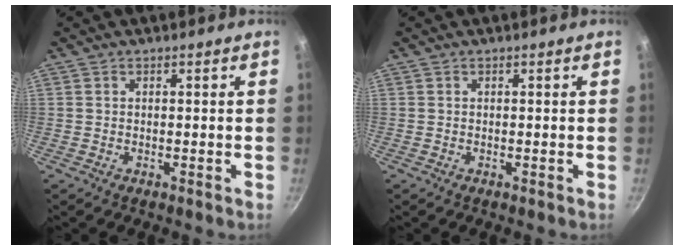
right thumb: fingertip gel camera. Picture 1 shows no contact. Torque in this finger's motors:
{"motor_torque": [-0.04, 0.02, 0.00, -0.07, 0.00]}